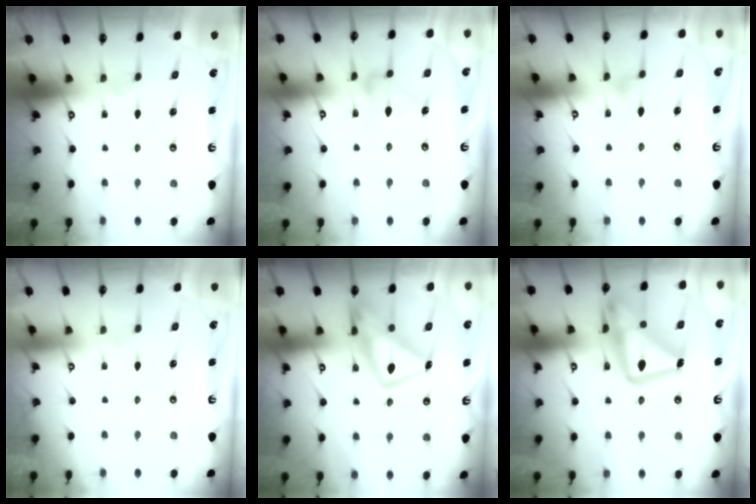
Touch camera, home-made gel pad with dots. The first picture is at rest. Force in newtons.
{"total": 7.8, "press": 7.8, "slide": 0.4}
{"total": 4.9, "press": 4.9, "slide": 0.4}
{"total": 3.9, "press": 3.9, "slide": 0.1}
{"total": 11.9, "press": 11.8, "slide": 1.3}
{"total": 20.8, "press": 20.7, "slide": 1.8}